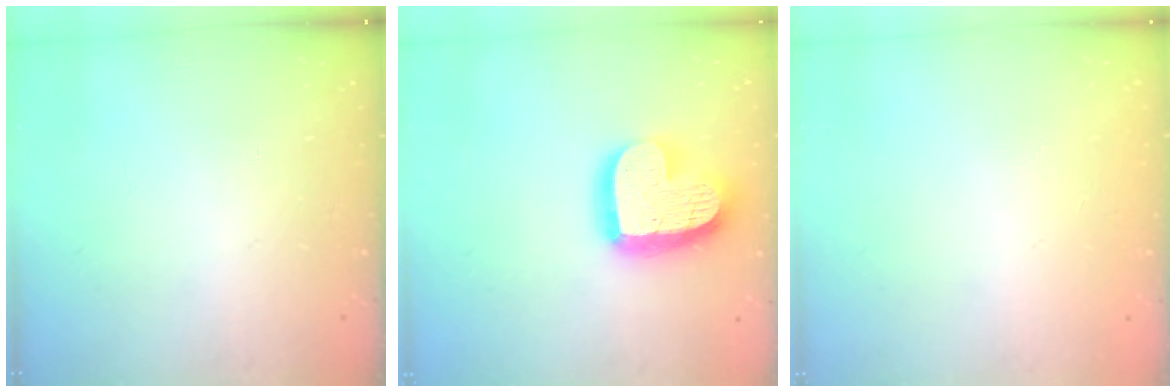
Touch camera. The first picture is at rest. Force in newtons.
{"total": 17.7, "press": 17.7, "slide": 1.5}
{"total": 0.7, "press": 0.6, "slide": 0.3}